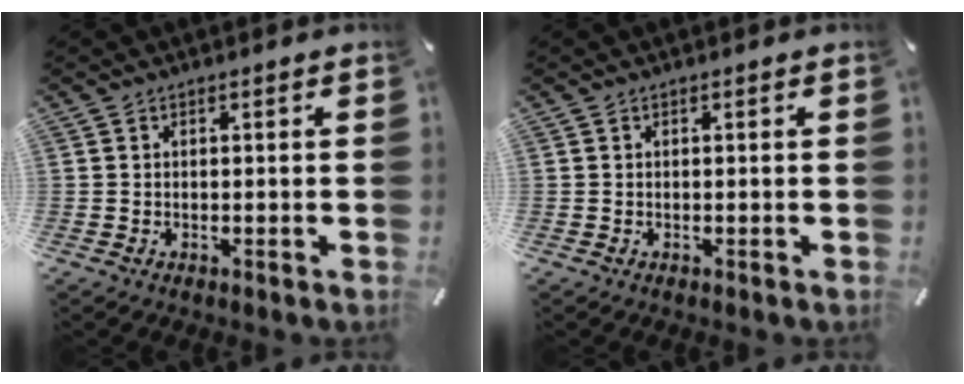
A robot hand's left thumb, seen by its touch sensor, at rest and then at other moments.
{"total": 0.0}